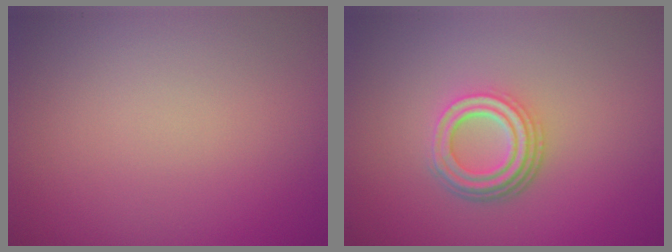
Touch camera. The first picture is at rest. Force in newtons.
{"total": 4.2, "press": 3.1, "slide": 2.9}